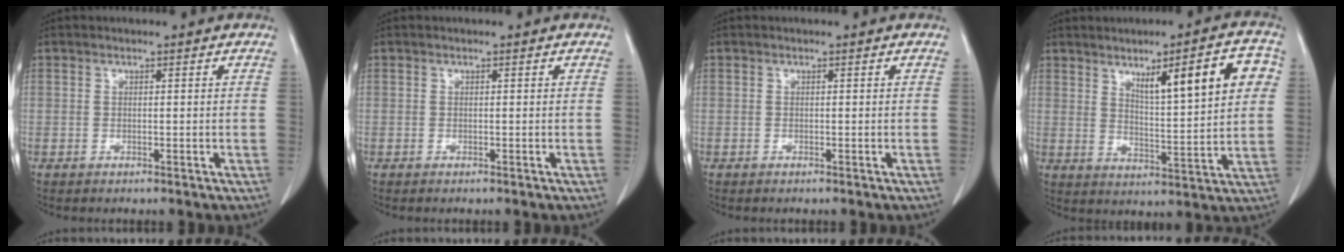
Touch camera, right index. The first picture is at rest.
{"total": 0.0}
{"total": 0.0}
{"total": 12.1, "force": [4.8, 1.8, 11.0], "torque": [-0.160, 0.009, 0.074]}